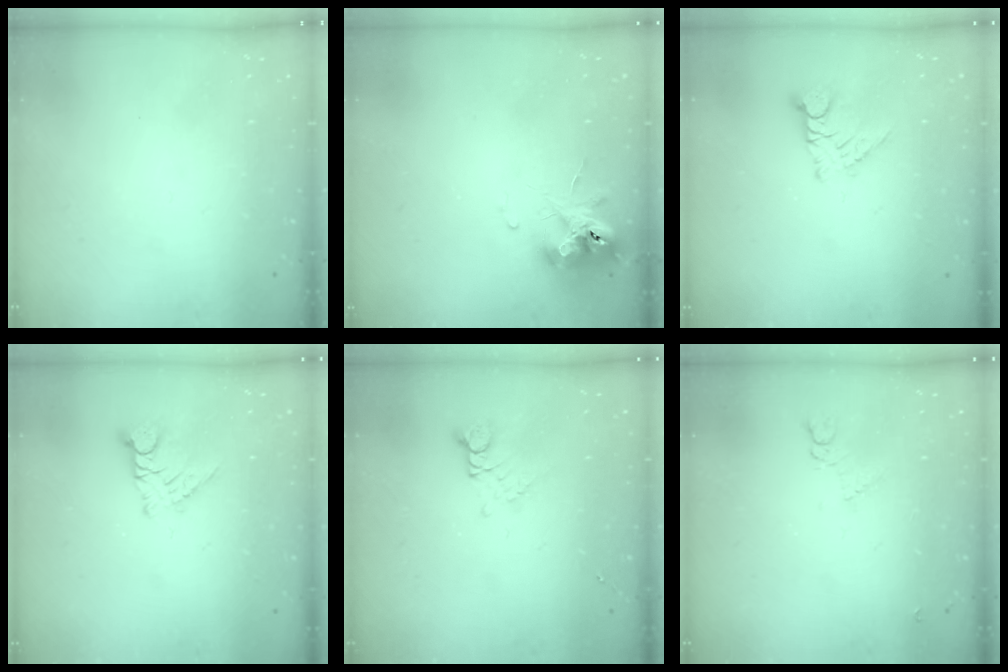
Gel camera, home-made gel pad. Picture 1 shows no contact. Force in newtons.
{"total": 10.9, "press": 10.9, "slide": 0.5}
{"total": 8.5, "press": 8.5, "slide": 0.7}
{"total": 8.5, "press": 8.5, "slide": 0.7}
{"total": 2.8, "press": 2.8, "slide": 0.3}
{"total": 5.2, "press": 5.1, "slide": 0.8}